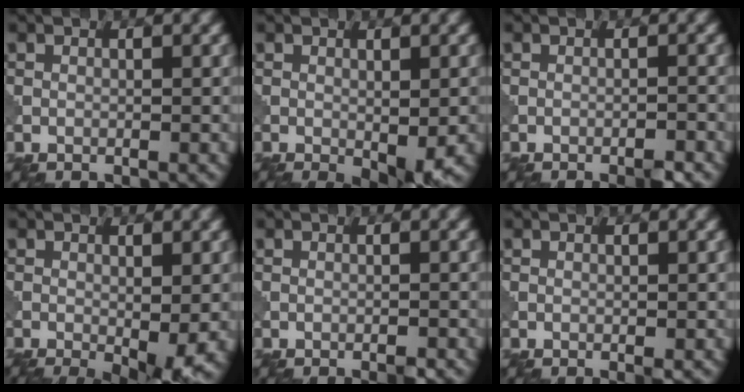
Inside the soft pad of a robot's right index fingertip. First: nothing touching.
{"total": 3.5, "force": [-1.1, 1.0, 3.2], "torque": [-0.049, -0.013, -0.014]}
{"total": 1.8, "force": [-1.3, 0.2, 1.3], "torque": [-0.016, 0.001, -0.024]}
{"total": 4.7, "force": [-1.7, 0.9, 4.3], "torque": [-0.064, -0.014, -0.022]}
{"total": 0.9, "force": [-0.7, 0.1, 0.6], "torque": [-0.009, 0.000, -0.014]}
{"total": 0.6, "force": [-0.3, 0.0, 0.5], "torque": [-0.008, -0.002, -0.007]}